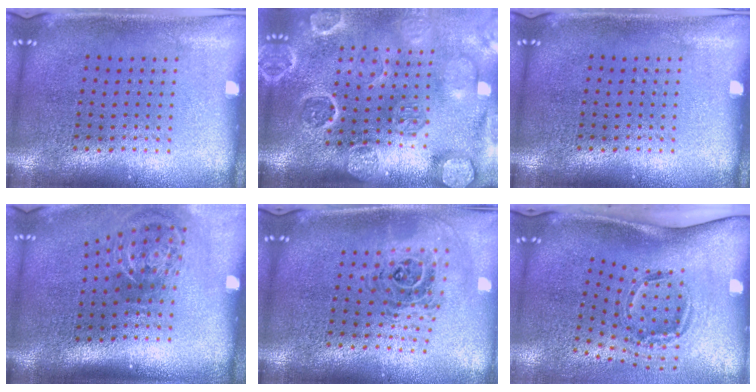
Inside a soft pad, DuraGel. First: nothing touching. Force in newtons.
{"total": 4.2, "press": 3.5, "slide": 2.4}
{"total": 0.0}
{"total": 2.2, "press": 1.4, "slide": 1.7}
{"total": 1.2, "press": 1.1, "slide": 0.5}
{"total": 2.1, "press": 1.3, "slide": 1.6}